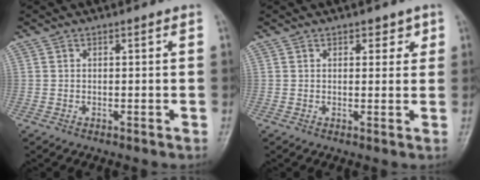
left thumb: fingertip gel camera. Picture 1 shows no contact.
{"total": 2.7, "force": [1.5, 1.7, 1.4], "torque": [0.008, -0.006, 0.018]}